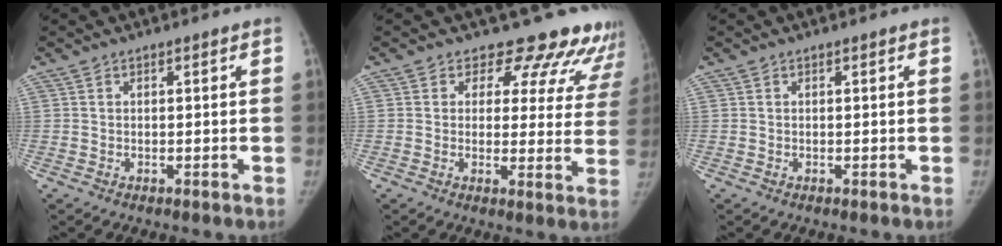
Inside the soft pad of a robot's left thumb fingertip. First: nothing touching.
{"total": 13.6, "force": [12.3, 5.6, 1.4], "torque": [0.044, -0.084, 0.112]}
{"total": 0.0}